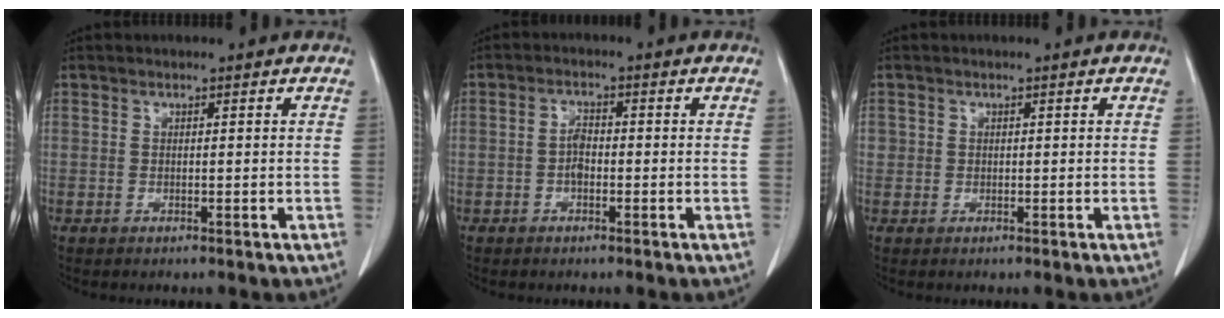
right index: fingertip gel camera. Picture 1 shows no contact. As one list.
[{"total": 2.4, "force": [-0.6, 1.2, 2.0], "torque": [-0.036, 0.004, -0.013]}, {"total": 1.0, "force": [0.2, 1.0, 0.1], "torque": [0.010, 0.003, 0.000]}]